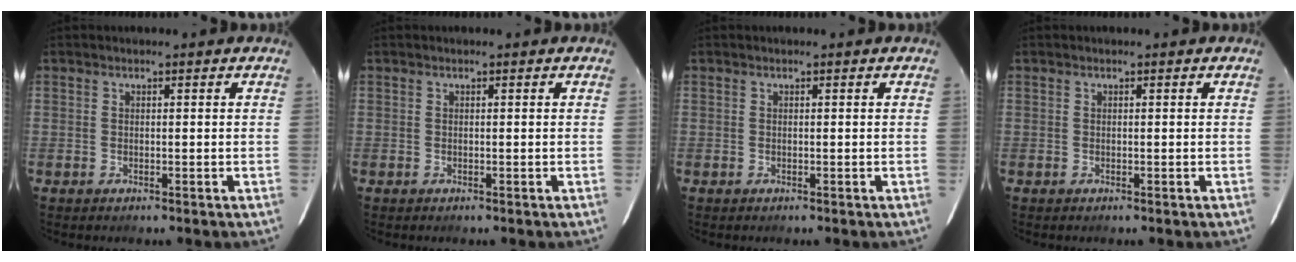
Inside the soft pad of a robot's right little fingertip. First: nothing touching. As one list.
[{"total": 0.0}, {"total": 0.0}, {"total": 0.0}]